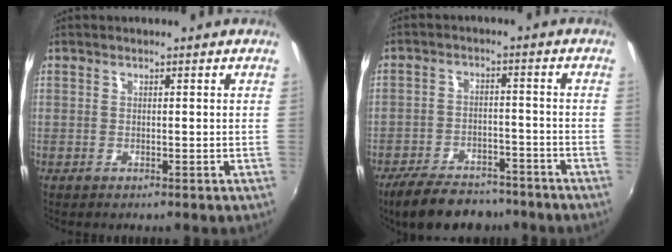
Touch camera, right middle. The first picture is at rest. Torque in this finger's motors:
{"motor_torque": [1.15, -1.00, 0.24, 0.10]}